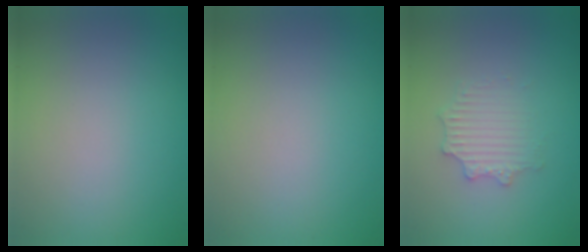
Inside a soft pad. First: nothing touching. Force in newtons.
{"total": 0.0}
{"total": 2.6, "press": 2.6, "slide": 0.4}